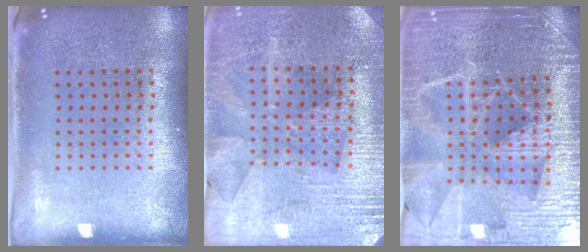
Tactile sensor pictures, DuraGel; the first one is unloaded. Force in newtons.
{"total": 2.9, "press": 2.8, "slide": 0.5}
{"total": 4.9, "press": 4.5, "slide": 1.8}